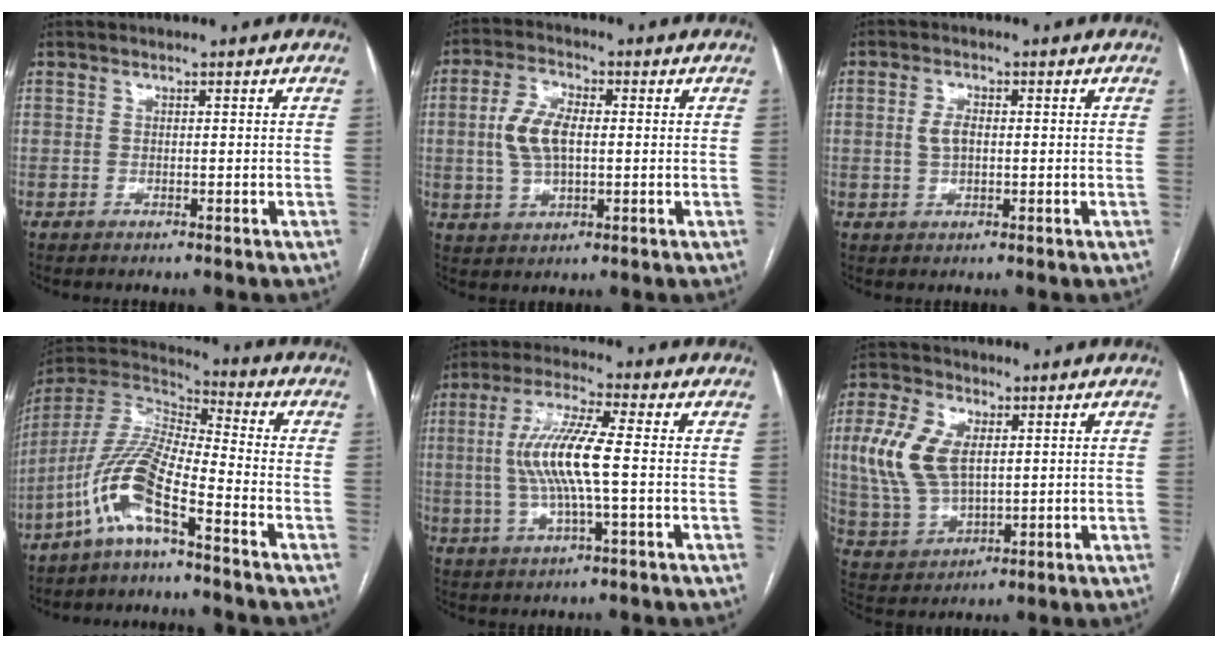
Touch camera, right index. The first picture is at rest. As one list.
[{"total": 7.7, "force": [0.5, 3.7, 6.8], "torque": [-0.151, 0.012, 0.010]}, {"total": 3.0, "force": [0.2, 1.6, 2.6], "torque": [-0.053, 0.005, 0.006]}, {"total": 11.7, "force": [-6.2, 1.6, 9.7], "torque": [-0.221, 0.000, -0.132]}, {"total": 10.7, "force": [0.1, 1.2, 10.7], "torque": [-0.220, 0.007, -0.002]}, {"total": 11.6, "force": [2.5, 6.6, 9.2], "torque": [-0.219, 0.016, 0.056]}]